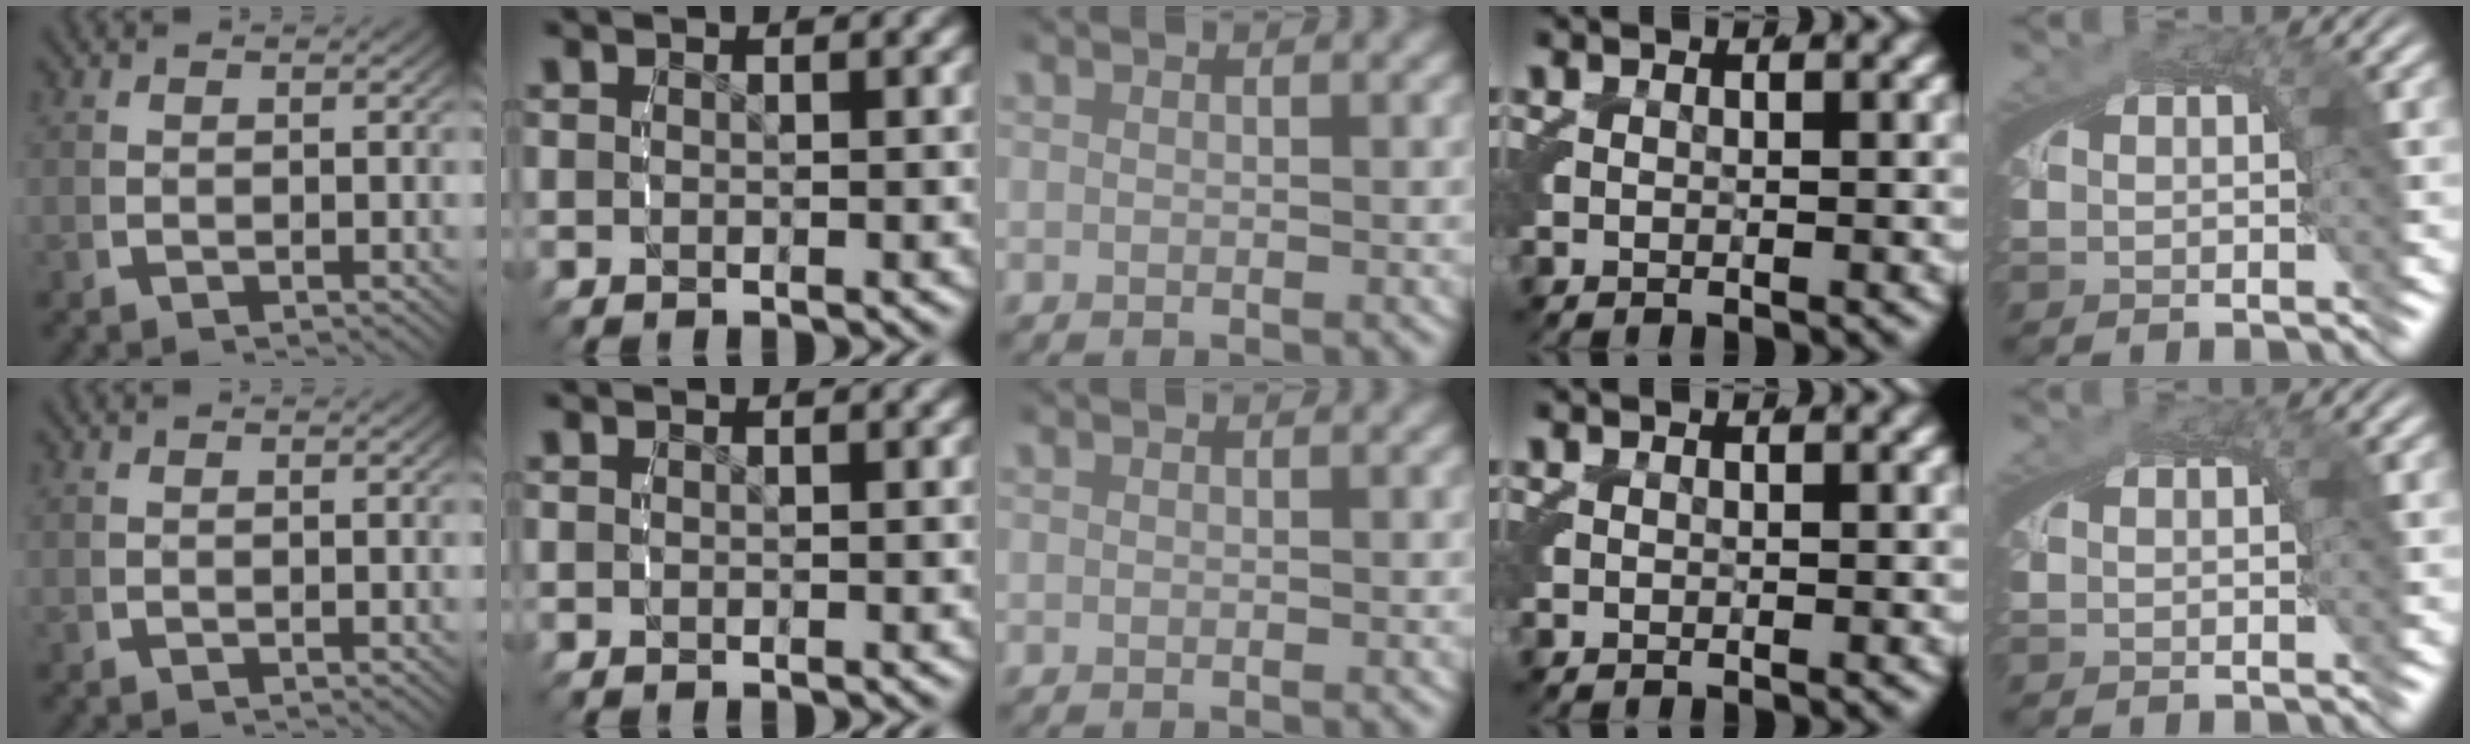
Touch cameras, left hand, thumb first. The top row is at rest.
{"little": {"total": 1.4, "force": [-0.2, -1.3, -0.5], "torque": [0.021, -0.002, 0.003]}}